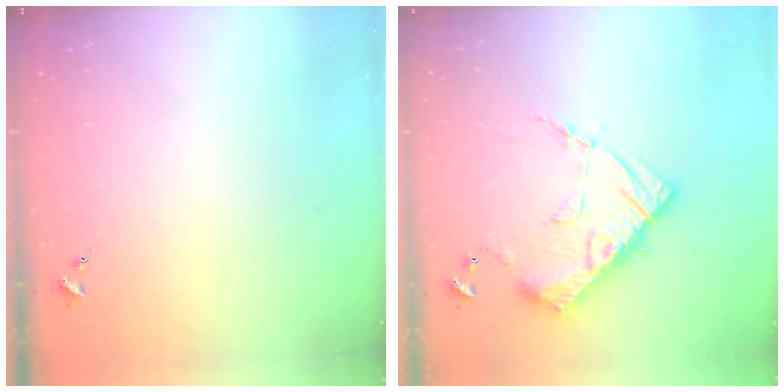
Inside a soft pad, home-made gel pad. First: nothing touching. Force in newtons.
{"total": 14.8, "press": 14.7, "slide": 1.4}